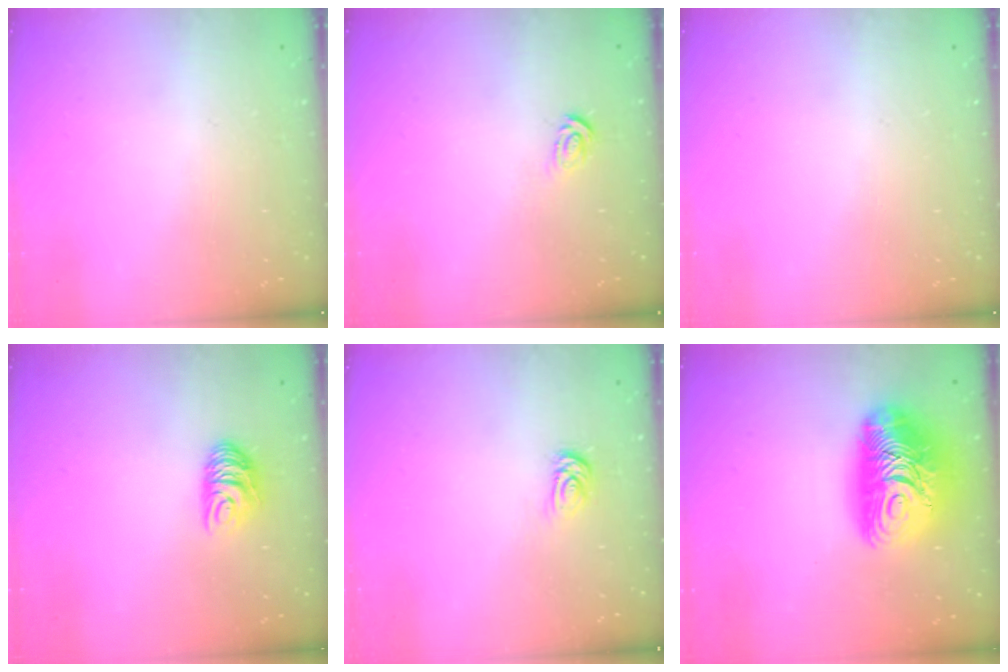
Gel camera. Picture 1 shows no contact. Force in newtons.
{"total": 3.0, "press": 3.0, "slide": 0.1}
{"total": 0.0}
{"total": 6.8, "press": 6.8, "slide": 0.5}
{"total": 3.2, "press": 3.2, "slide": 0.5}
{"total": 18.0, "press": 17.9, "slide": 1.4}